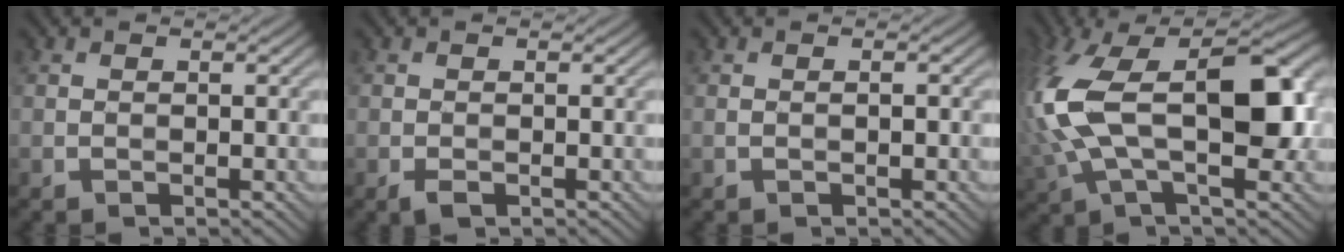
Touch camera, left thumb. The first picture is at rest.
{"total": 1.3, "force": [-0.7, 0.7, 0.8], "torque": [-0.017, -0.004, -0.012]}
{"total": 0.7, "force": [-0.2, 0.1, 0.7], "torque": [-0.011, 0.004, -0.004]}
{"total": 15.7, "force": [1.1, 7.3, 13.9], "torque": [-0.305, 0.001, 0.012]}